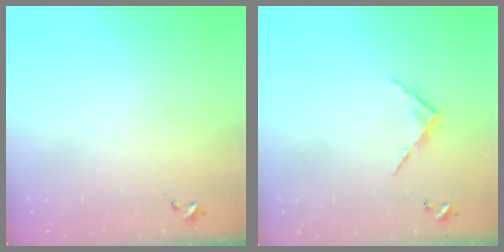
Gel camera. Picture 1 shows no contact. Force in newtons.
{"total": 5.7, "press": 5.7, "slide": 0.4}